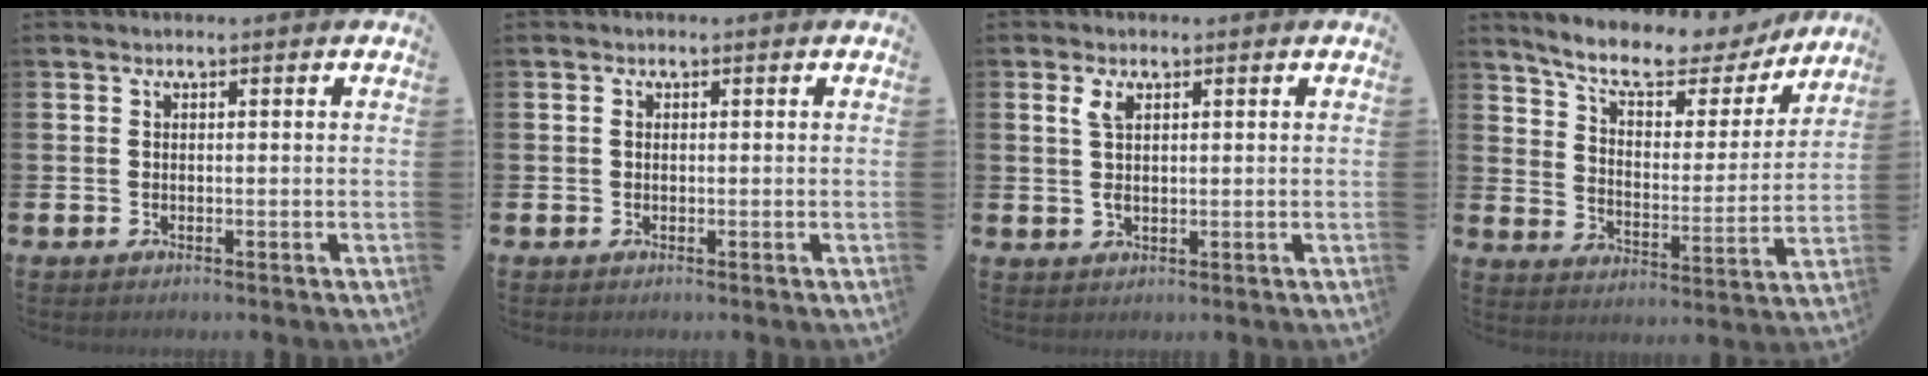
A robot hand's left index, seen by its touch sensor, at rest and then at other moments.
{"total": 0.6, "force": [0.1, 0.5, 0.4], "torque": [0.005, -0.001, -0.001]}
{"total": 2.7, "force": [1.4, 1.2, 2.0], "torque": [-0.041, 0.004, 0.022]}
{"total": 9.3, "force": [8.2, 2.7, 3.5], "torque": [-0.096, -0.055, 0.138]}